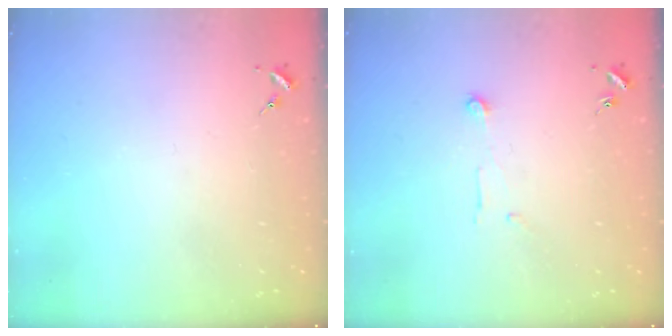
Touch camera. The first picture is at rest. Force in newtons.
{"total": 5.3, "press": 5.3, "slide": 0.2}